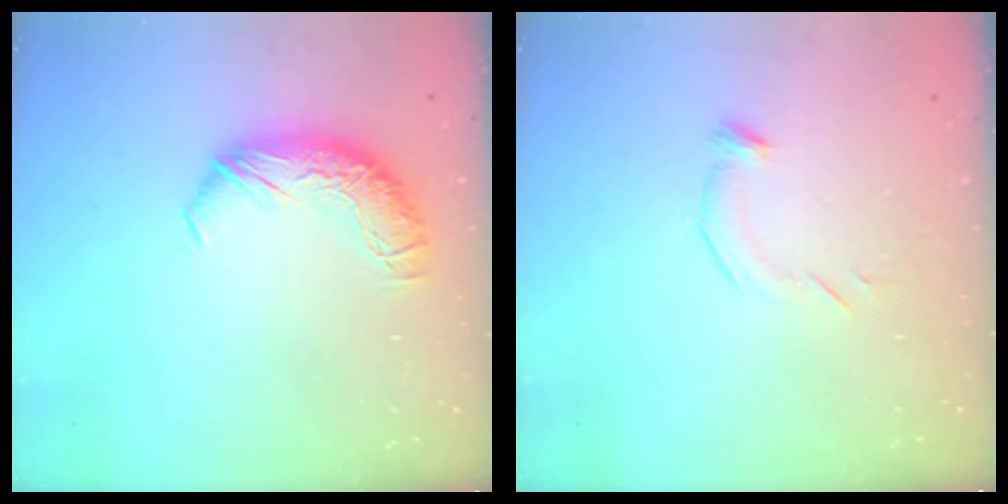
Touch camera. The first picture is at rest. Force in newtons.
{"total": 5.6, "press": 5.5, "slide": 0.5}